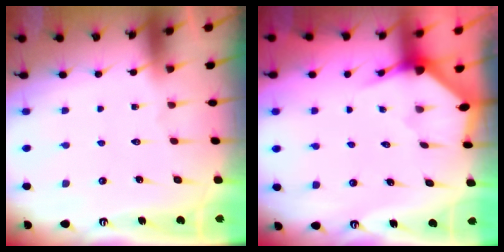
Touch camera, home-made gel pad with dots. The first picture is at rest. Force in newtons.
{"total": 2.9, "press": 2.9, "slide": 0.3}